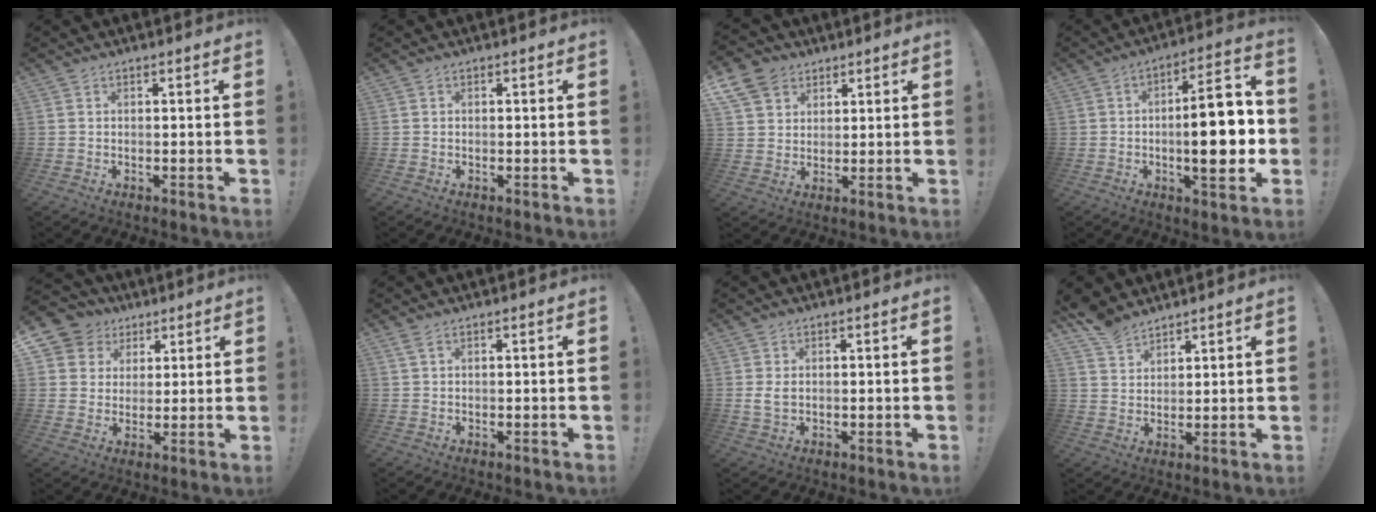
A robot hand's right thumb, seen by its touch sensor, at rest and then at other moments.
{"total": 0.0}
{"total": 9.1, "force": [5.1, 7.0, 2.9], "torque": [-0.047, -0.027, 0.103]}
{"total": 17.0, "force": [-1.8, 5.0, 16.2], "torque": [-0.223, 0.002, -0.033]}
{"total": 8.9, "force": [3.6, 7.9, 1.9], "torque": [-0.030, -0.020, 0.076]}
{"total": 1.3, "force": [0.7, 0.4, 1.1], "torque": [-0.014, -0.002, 0.011]}
{"total": 2.7, "force": [0.7, 1.7, 2.1], "torque": [-0.027, -0.001, 0.012]}
{"total": 7.3, "force": [6.1, 3.4, 2.0], "torque": [-0.037, -0.038, 0.120]}